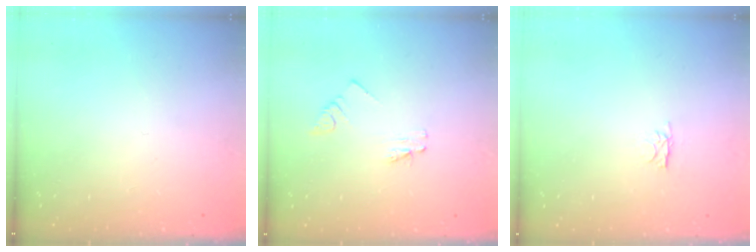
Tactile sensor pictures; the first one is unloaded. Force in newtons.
{"total": 1.6, "press": 1.6, "slide": 0.2}
{"total": 2.8, "press": 2.7, "slide": 0.4}